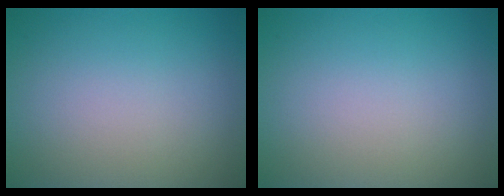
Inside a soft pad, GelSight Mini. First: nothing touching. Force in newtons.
{"total": 0.0}